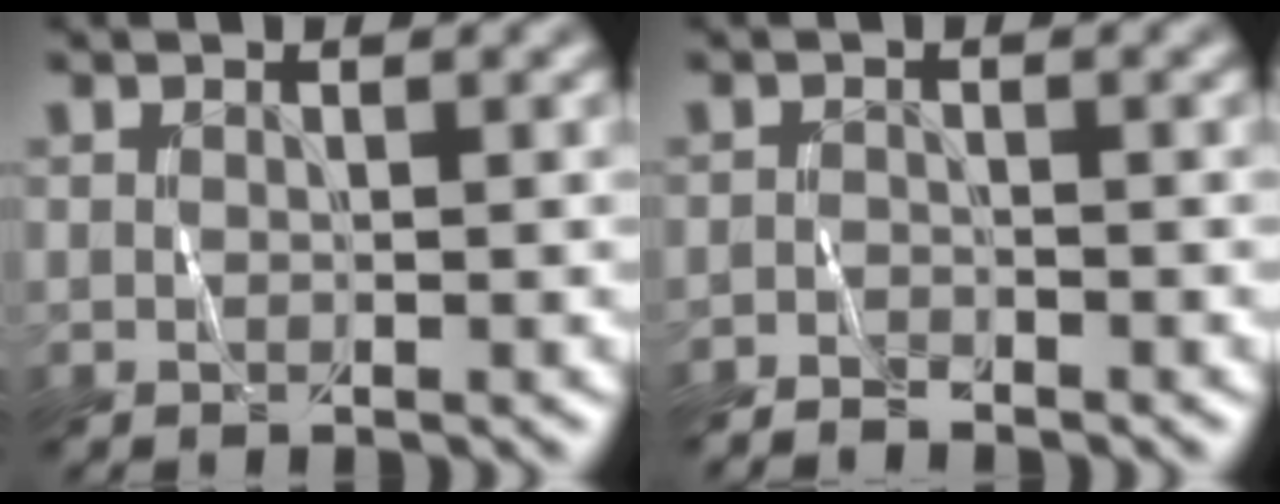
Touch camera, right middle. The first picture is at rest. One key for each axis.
{"total": 1.7, "fx": -1.7, "fy": 0.1, "fz": 0.1, "tx": -0.004, "ty": 0.000, "tz": -0.035}